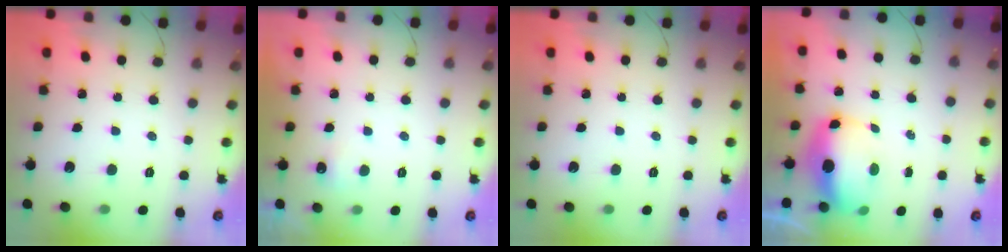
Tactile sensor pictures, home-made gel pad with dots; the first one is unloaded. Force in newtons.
{"total": 2.3, "press": 2.2, "slide": 0.7}
{"total": 0.0}
{"total": 8.5, "press": 8.4, "slide": 1.0}